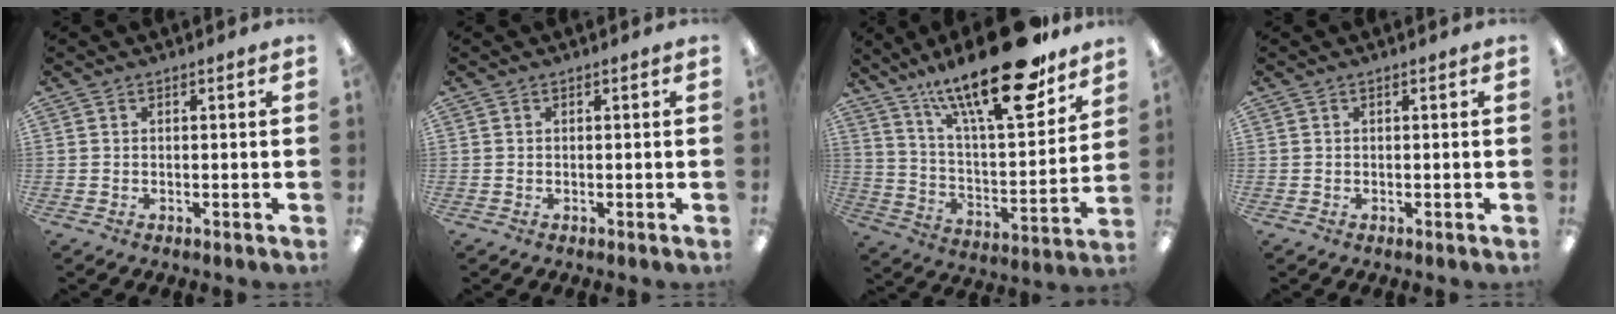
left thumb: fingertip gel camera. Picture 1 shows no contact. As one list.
[{"total": 0.0}, {"total": 26.0, "force": [18.5, 7.1, 16.8], "torque": [-0.259, -0.114, 0.300]}, {"total": 0.0}]